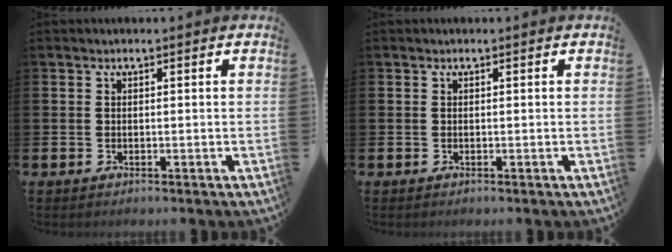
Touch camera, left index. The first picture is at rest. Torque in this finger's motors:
{"motor_torque": [0.00, 0.00, 0.04, 0.00]}